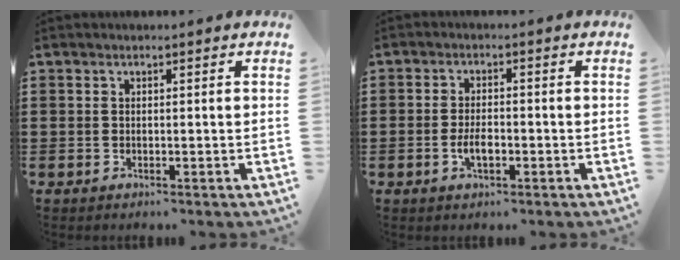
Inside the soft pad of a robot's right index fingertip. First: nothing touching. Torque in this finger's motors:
{"motor_torque": [0.53, 0.10, 0.39, 0.07]}